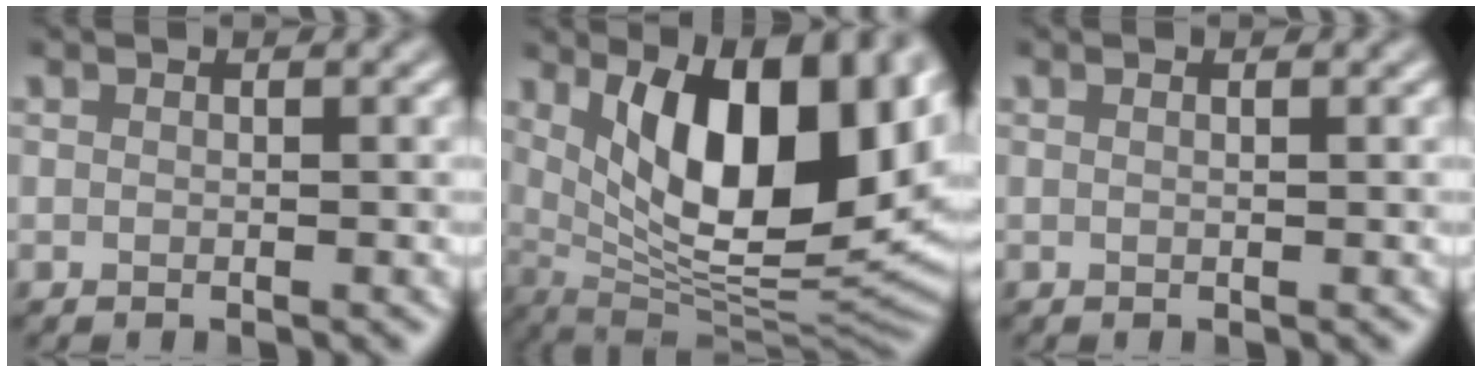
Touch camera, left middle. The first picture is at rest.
{"total": 14.5, "force": [4.3, 6.2, 12.4], "torque": [-0.164, -0.010, 0.069]}
{"total": 0.7, "force": [0.3, 0.2, 0.5], "torque": [-0.005, 0.001, -0.002]}